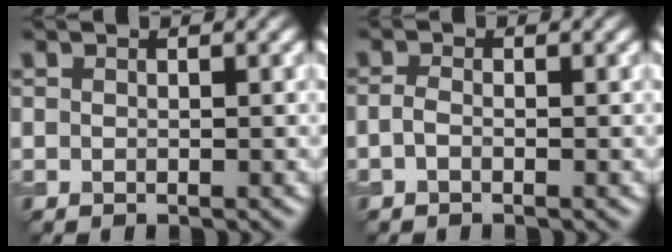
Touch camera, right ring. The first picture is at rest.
{"total": 1.0, "force": [-0.4, 0.5, 0.8], "torque": [-0.020, 0.000, -0.012]}